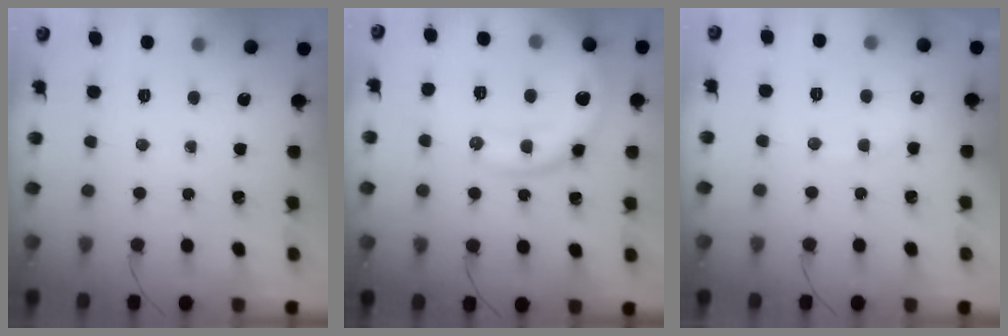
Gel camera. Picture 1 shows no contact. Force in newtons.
{"total": 14.2, "press": 14.2, "slide": 0.7}
{"total": 7.5, "press": 7.4, "slide": 1.3}